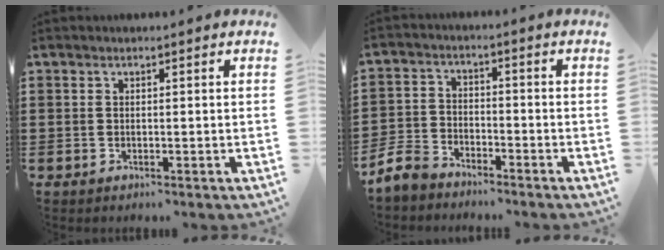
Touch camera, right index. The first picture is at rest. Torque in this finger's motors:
{"motor_torque": [-0.04, 0.07, -0.47, -0.21]}